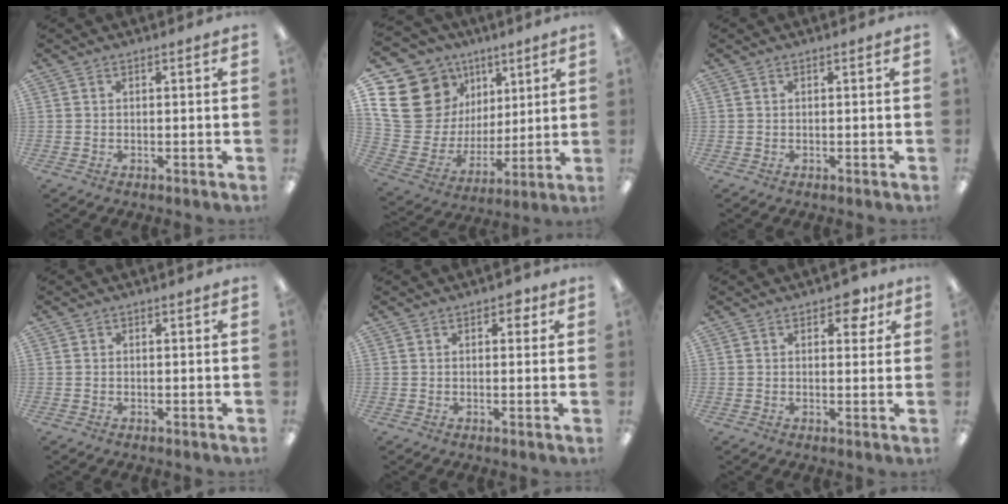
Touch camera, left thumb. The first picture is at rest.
{"total": 22.2, "force": [8.2, 18.1, 9.8], "torque": [-0.202, -0.047, 0.179]}
{"total": 0.0}
{"total": 0.0}
{"total": 2.7, "force": [1.3, 1.7, 1.7], "torque": [-0.018, 0.001, 0.017]}
{"total": 5.0, "force": [2.7, 2.9, 3.0], "torque": [-0.025, -0.005, 0.040]}